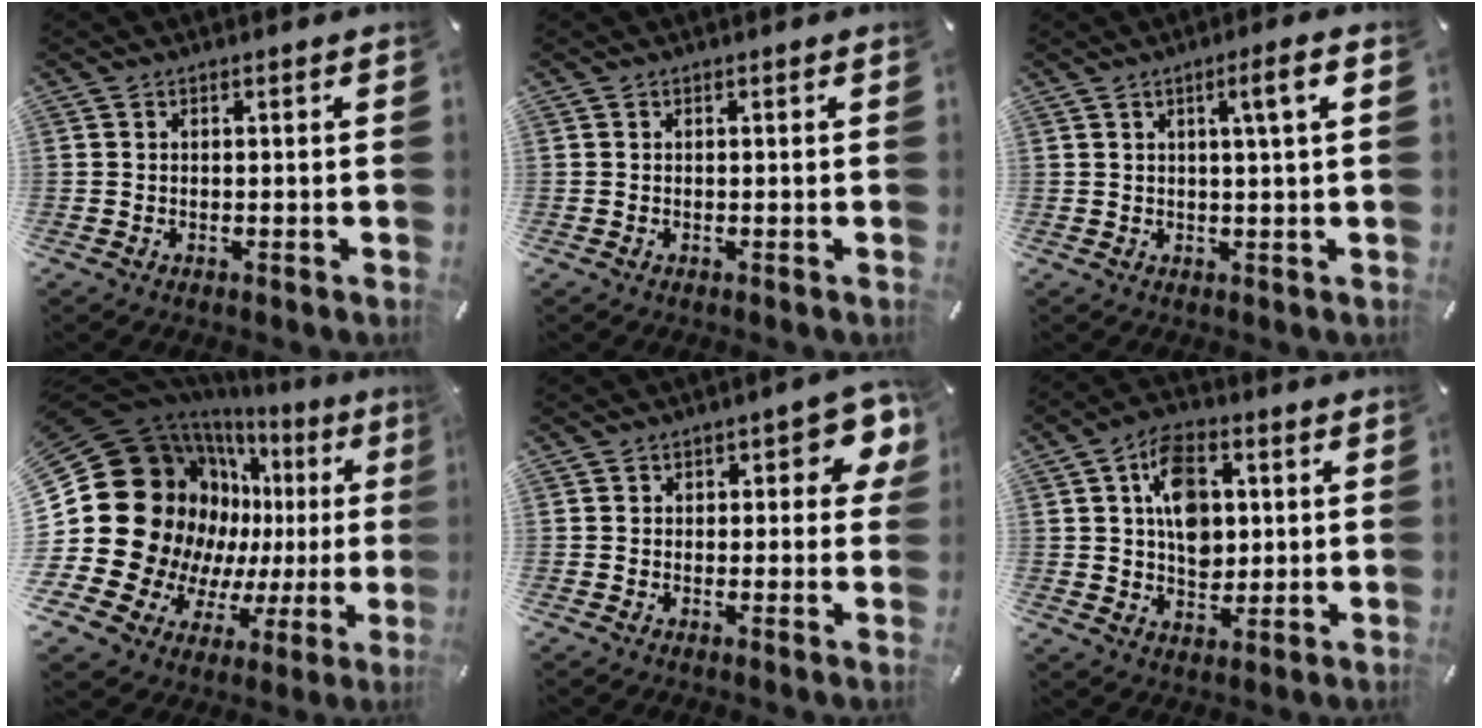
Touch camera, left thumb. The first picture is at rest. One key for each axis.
{"total": 0.0}
{"total": 6.1, "fx": 2.6, "fy": 0.4, "fz": 5.5, "tx": -0.096, "ty": -0.004, "tz": 0.036}
{"total": 26.1, "fx": 3.5, "fy": 19.8, "fz": 16.7, "tx": -0.271, "ty": -0.094, "tz": 0.120}
{"total": 6.3, "fx": 2.0, "fy": 3.8, "fz": 4.5, "tx": -0.051, "ty": 0.000, "tz": 0.029}
{"total": 11.7, "fx": 2.3, "fy": 8.6, "fz": 7.5, "tx": -0.114, "ty": 0.011, "tz": 0.046}